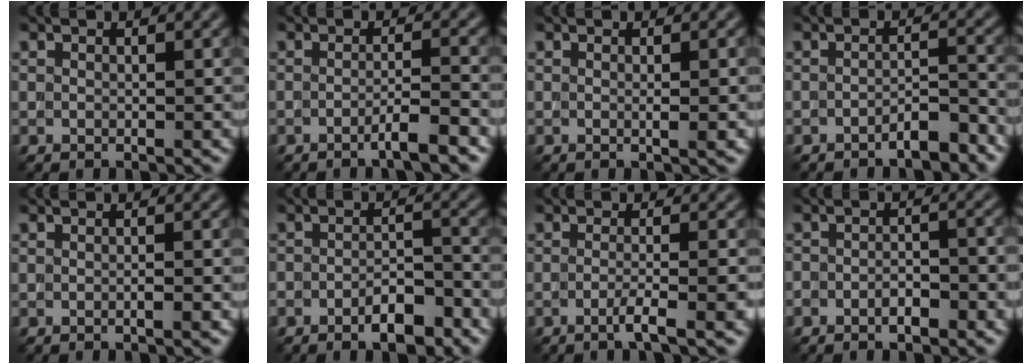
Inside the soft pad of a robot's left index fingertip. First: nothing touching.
{"total": 2.7, "force": [-1.4, 0.3, 2.3], "torque": [-0.030, 0.004, -0.034]}
{"total": 1.8, "force": [0.0, 0.5, 1.7], "torque": [-0.020, -0.001, -0.005]}
{"total": 2.7, "force": [-2.0, 0.5, 1.8], "torque": [-0.024, 0.008, -0.037]}
{"total": 1.4, "force": [-0.2, 0.4, 1.3], "torque": [-0.010, -0.001, -0.008]}
{"total": 3.9, "force": [-2.4, 1.3, 2.7], "torque": [-0.044, 0.005, -0.041]}
{"total": 3.4, "force": [-1.4, 0.6, 3.1], "torque": [-0.045, 0.002, -0.034]}
{"total": 2.6, "force": [-1.5, 1.0, 1.9], "torque": [-0.036, 0.001, -0.026]}